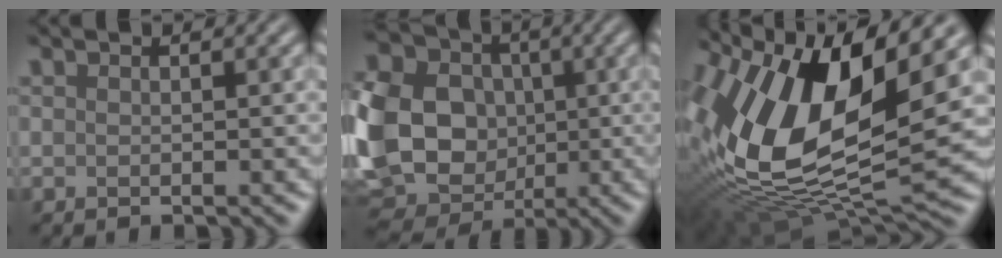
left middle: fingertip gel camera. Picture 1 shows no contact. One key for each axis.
{"total": 17.7, "fx": -0.9, "fy": 14.8, "fz": 9.6, "tx": -0.221, "ty": 0.007, "tz": -0.044}
{"total": 15.0, "fx": 4.2, "fy": 7.5, "fz": 12.3, "tx": -0.239, "ty": 0.001, "tz": 0.064}